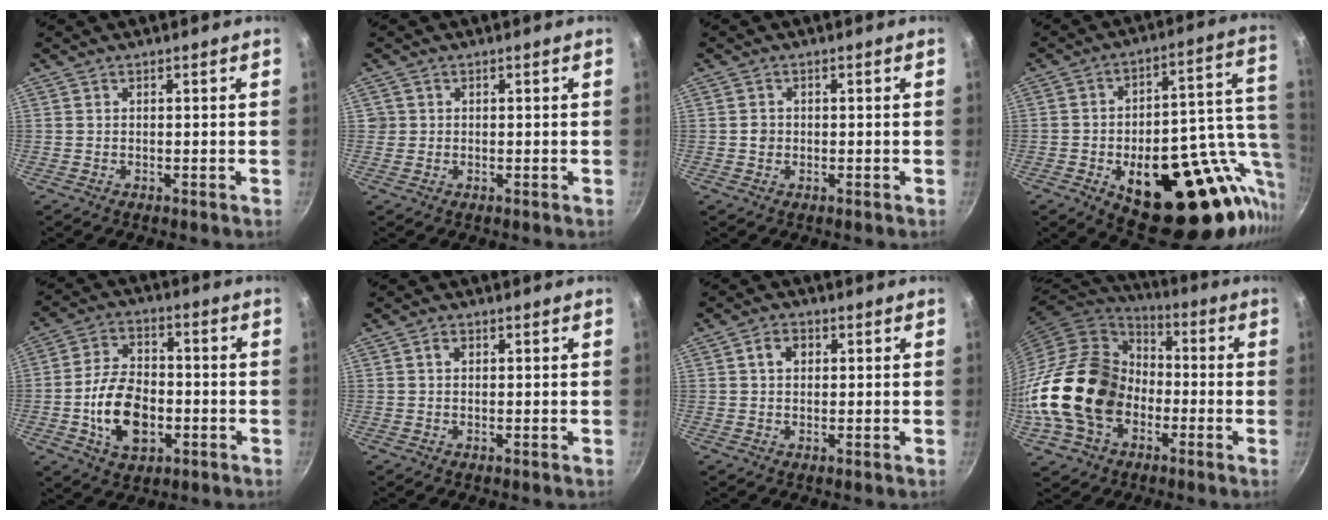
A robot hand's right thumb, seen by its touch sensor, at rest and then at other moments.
{"total": 1.3, "force": [0.1, 1.3, 0.2], "torque": [0.007, 0.006, 0.000]}
{"total": 1.5, "force": [-0.2, 1.4, 0.6], "torque": [-0.002, 0.006, -0.003]}
{"total": 29.7, "force": [-7.4, 14.6, 24.8], "torque": [-0.286, 0.014, -0.088]}
{"total": 13.1, "force": [-3.1, 8.3, 9.6], "torque": [-0.155, 0.023, -0.055]}
{"total": 1.5, "force": [0.4, 1.1, 0.9], "torque": [-0.012, 0.004, 0.005]}
{"total": 3.5, "force": [0.8, 2.6, 2.1], "torque": [-0.022, 0.006, 0.011]}
{"total": 21.9, "force": [-4.7, 16.6, 13.5], "torque": [-0.236, 0.048, -0.090]}